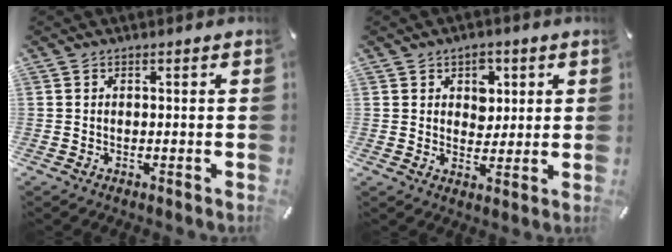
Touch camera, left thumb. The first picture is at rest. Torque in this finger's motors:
{"motor_torque": [0.80, 1.04, 0.41, -0.54, 0.00]}